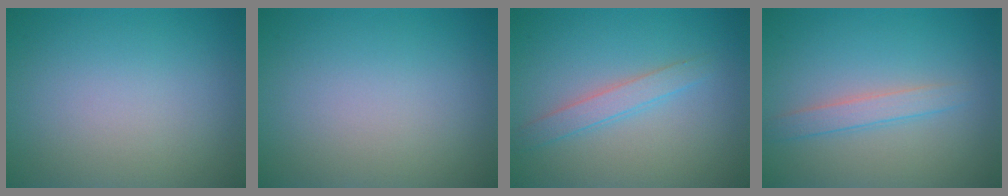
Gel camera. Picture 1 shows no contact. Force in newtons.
{"total": 0.0}
{"total": 2.0, "press": 2.0, "slide": 0.1}
{"total": 1.9, "press": 1.9, "slide": 0.1}